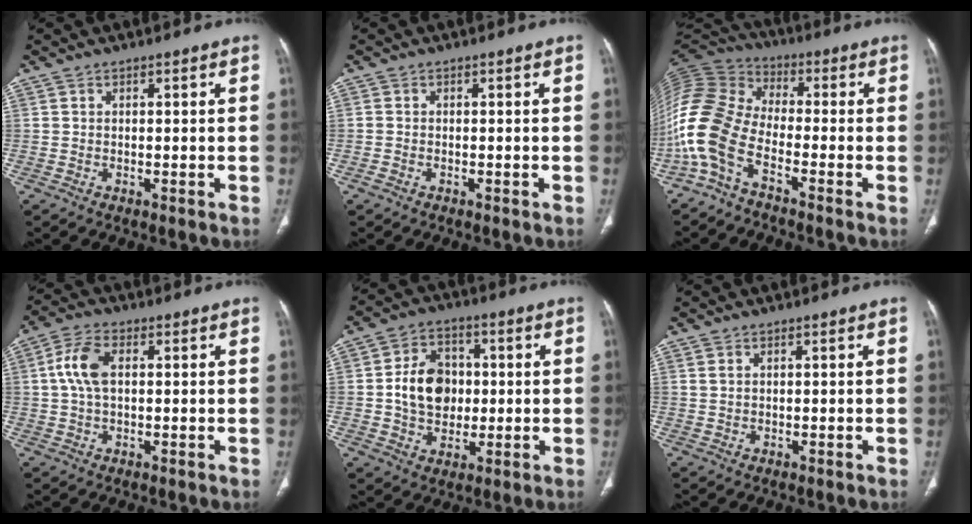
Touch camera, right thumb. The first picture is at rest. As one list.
[{"total": 0.7, "force": [-0.5, 0.5, 0.3], "torque": [-0.015, 0.002, -0.009]}, {"total": 14.8, "force": [-6.3, 7.6, 11.0], "torque": [-0.248, 0.057, -0.139]}, {"total": 6.7, "force": [1.0, 3.7, 5.5], "torque": [-0.125, 0.016, 0.018]}, {"total": 11.1, "force": [0.3, 8.6, 7.0], "torque": [-0.091, 0.012, 0.005]}, {"total": 0.8, "force": [0.6, 0.3, 0.6], "torque": [-0.014, 0.008, 0.016]}]